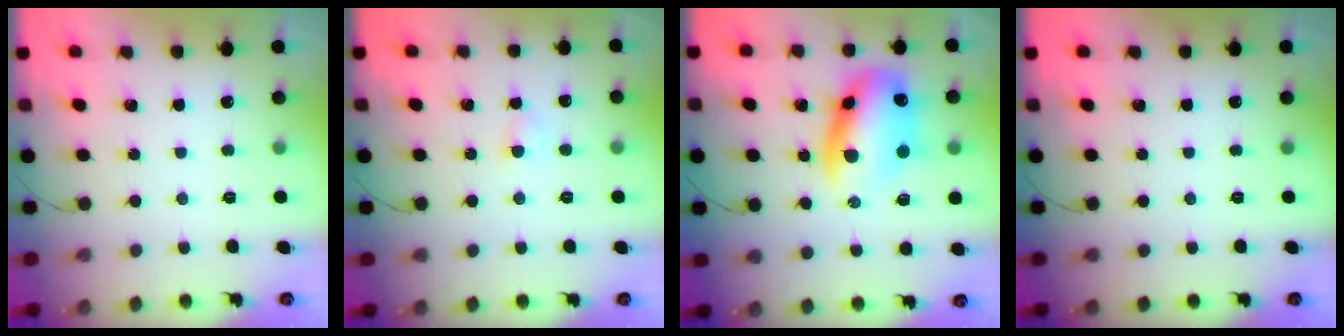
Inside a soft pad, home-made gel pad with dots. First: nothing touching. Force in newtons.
{"total": 2.7, "press": 2.5, "slide": 0.9}
{"total": 14.9, "press": 14.5, "slide": 3.7}
{"total": 0.0}